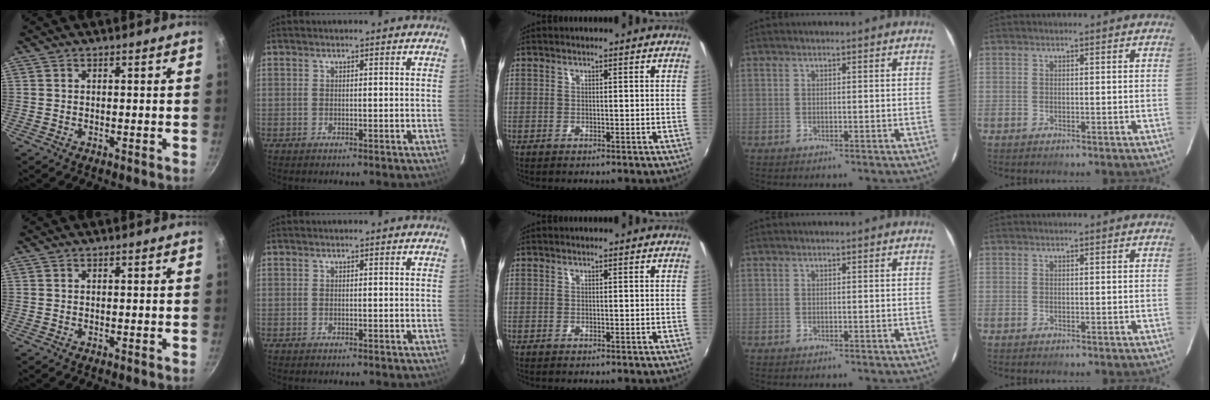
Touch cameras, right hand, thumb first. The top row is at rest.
{}